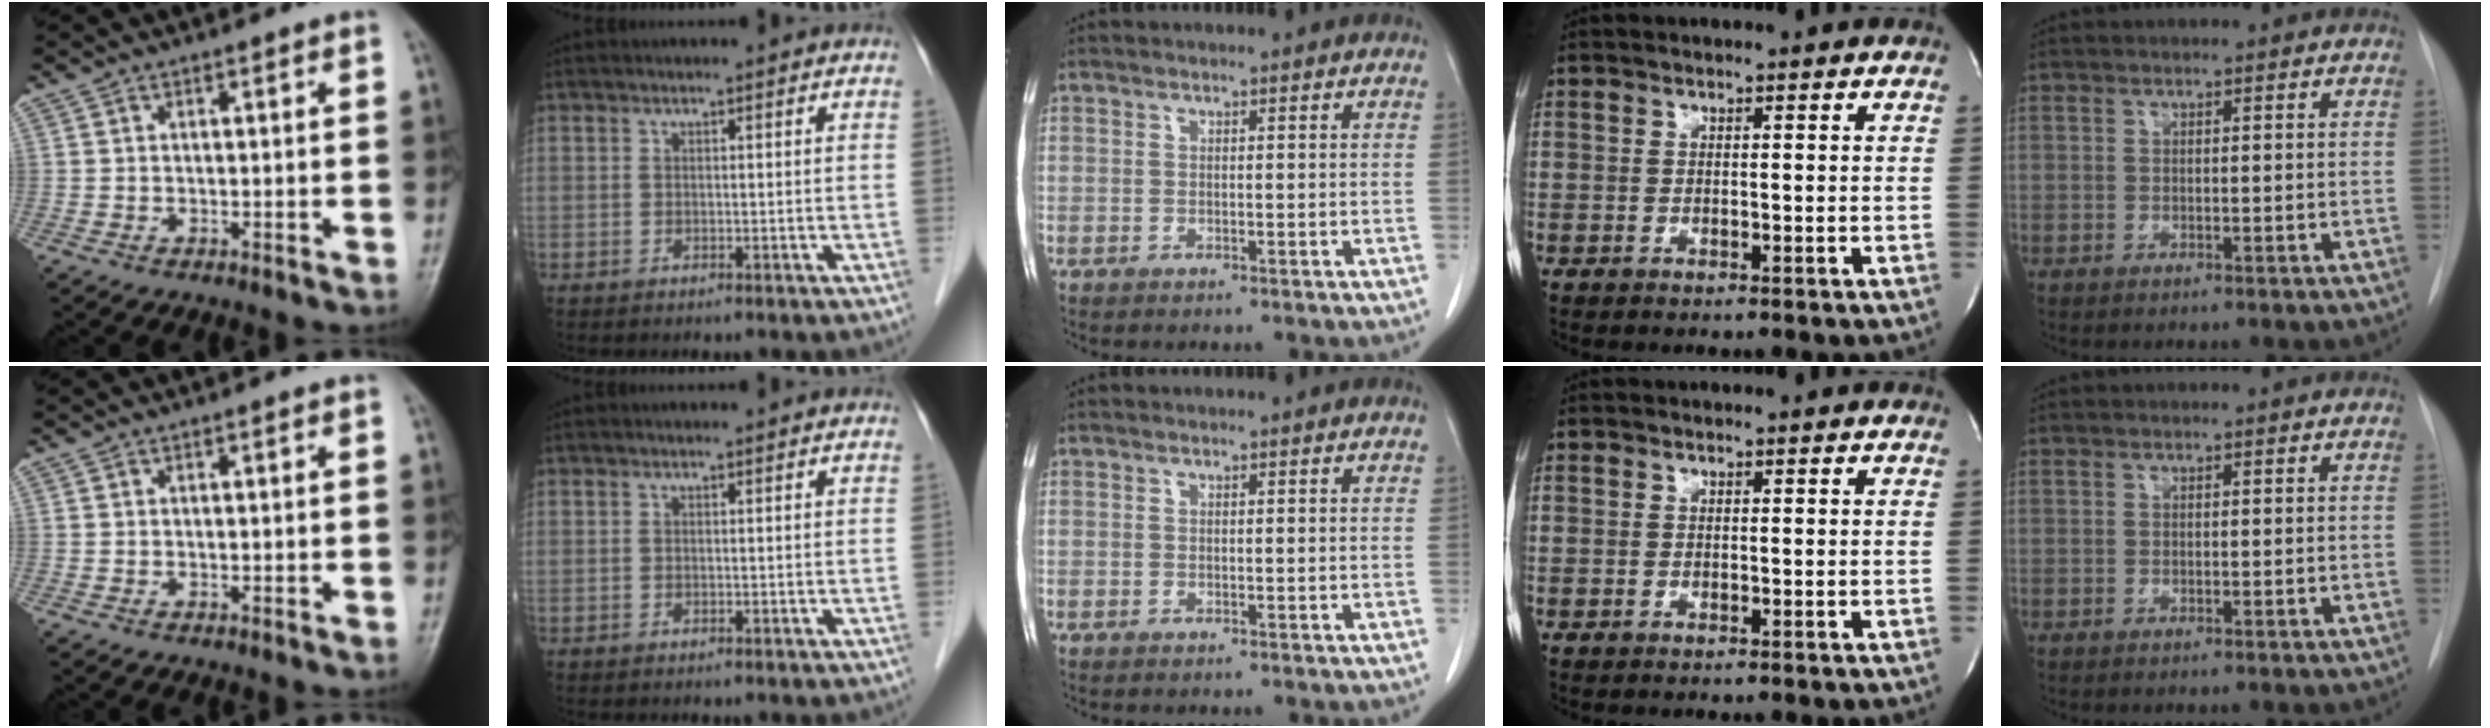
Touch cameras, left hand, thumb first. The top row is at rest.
{}